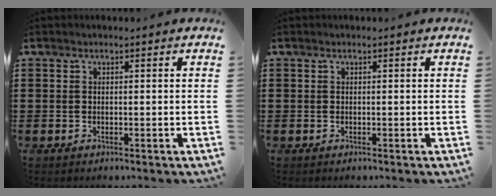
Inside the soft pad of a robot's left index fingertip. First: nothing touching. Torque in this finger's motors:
{"motor_torque": [0.00, 0.00, 0.00, 0.00]}